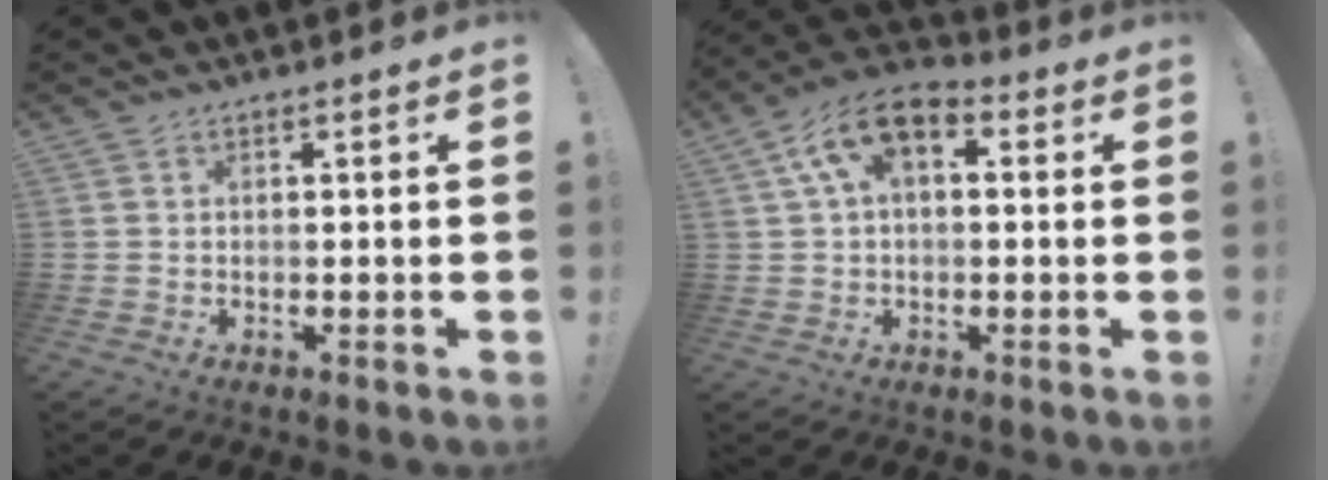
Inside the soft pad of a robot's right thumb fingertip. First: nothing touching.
{"total": 10.1, "force": [3.7, 5.6, 7.5], "torque": [-0.131, 0.000, 0.075]}